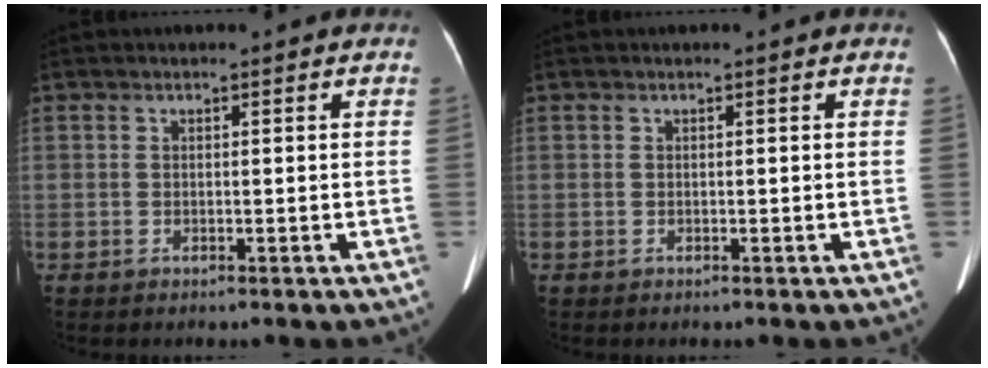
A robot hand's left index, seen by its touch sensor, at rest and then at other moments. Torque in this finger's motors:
{"motor_torque": [0.16, 0.02, 0.01, 0.00]}